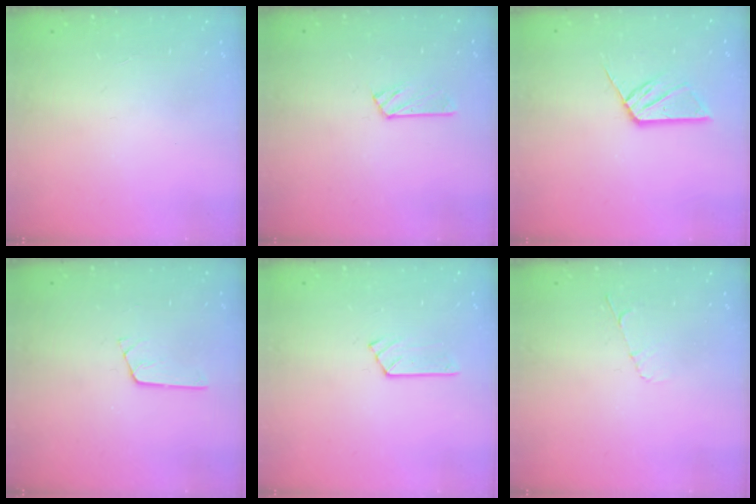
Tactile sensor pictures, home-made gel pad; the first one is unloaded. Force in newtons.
{"total": 2.9, "press": 2.9, "slide": 0.3}
{"total": 9.5, "press": 9.5, "slide": 0.5}
{"total": 2.4, "press": 2.4, "slide": 0.2}
{"total": 5.6, "press": 5.6, "slide": 0.6}
{"total": 3.5, "press": 3.4, "slide": 0.4}